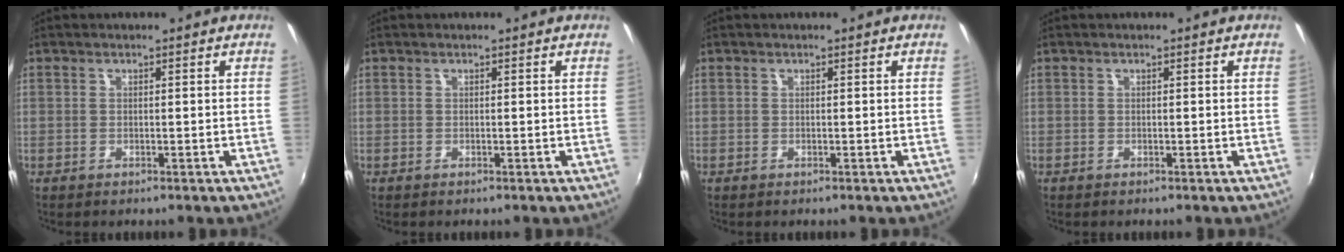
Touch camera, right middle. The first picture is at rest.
{"total": 0.0}
{"total": 0.0}
{"total": 0.0}